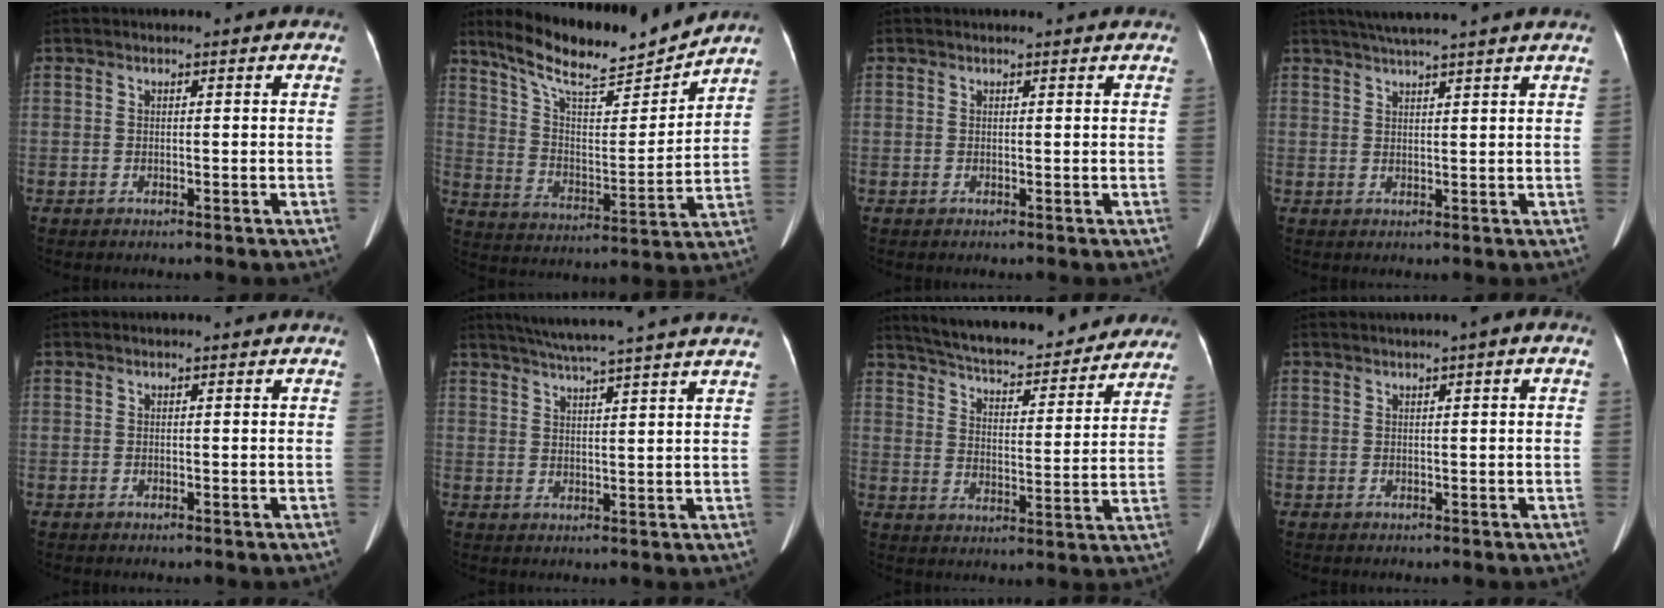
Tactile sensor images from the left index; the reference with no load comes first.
{"total": 15.9, "force": [14.2, 1.4, 6.9], "torque": [-0.123, -0.009, 0.239]}
{"total": 1.7, "force": [1.6, 0.1, 0.4], "torque": [-0.011, 0.009, 0.016]}
{"total": 8.6, "force": [7.3, -1.0, 4.4], "torque": [-0.069, 0.029, 0.096]}
{"total": 0.0}
{"total": 15.3, "force": [13.2, -1.1, 7.5], "torque": [-0.129, 0.011, 0.173]}
{"total": 24.0, "force": [21.5, 5.2, 9.4], "torque": [-0.153, -0.008, 0.286]}
{"total": 1.7, "force": [0.7, 0.1, 1.6], "torque": [-0.028, 0.012, 0.009]}